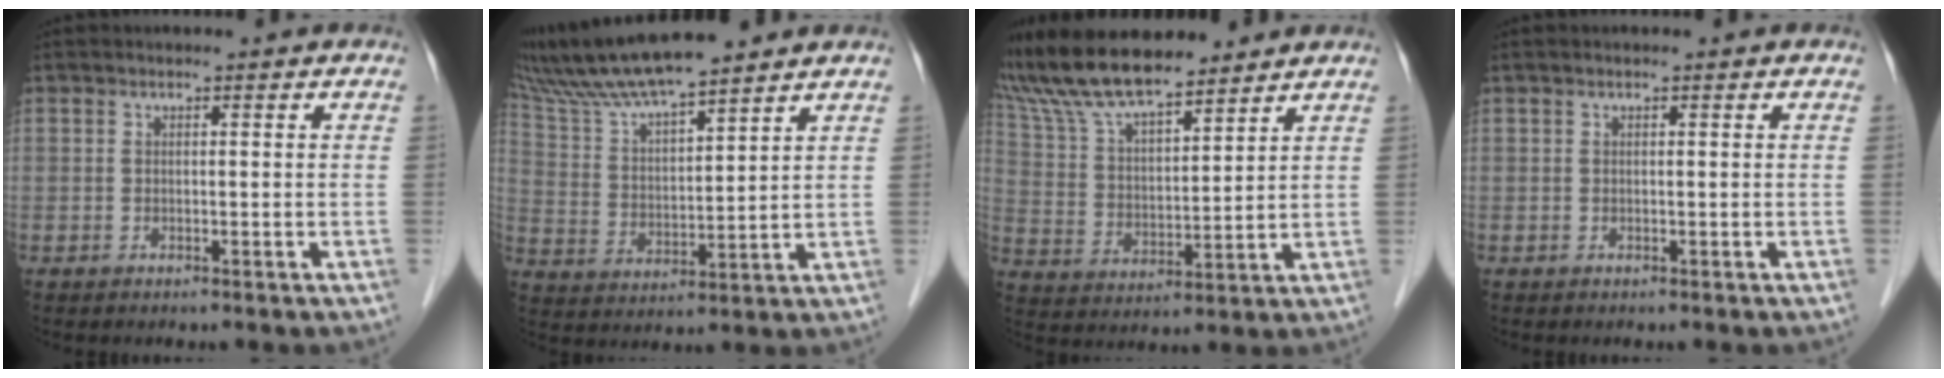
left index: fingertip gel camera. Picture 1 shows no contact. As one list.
[{"total": 13.7, "force": [12.1, 1.0, 6.3], "torque": [-0.121, 0.021, 0.228]}, {"total": 15.7, "force": [13.8, 3.5, 6.7], "torque": [-0.138, 0.029, 0.265]}, {"total": 0.0}]